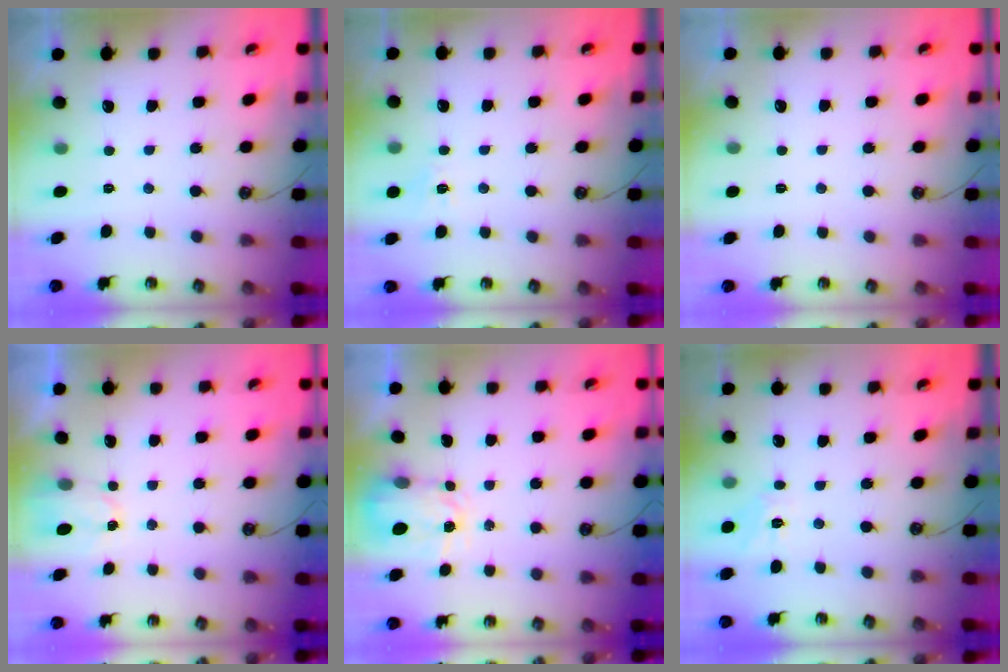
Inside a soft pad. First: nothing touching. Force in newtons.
{"total": 6.6, "press": 6.6, "slide": 0.6}
{"total": 0.0}
{"total": 2.4, "press": 2.4, "slide": 0.3}
{"total": 3.6, "press": 3.5, "slide": 0.5}
{"total": 6.4, "press": 6.4, "slide": 0.5}